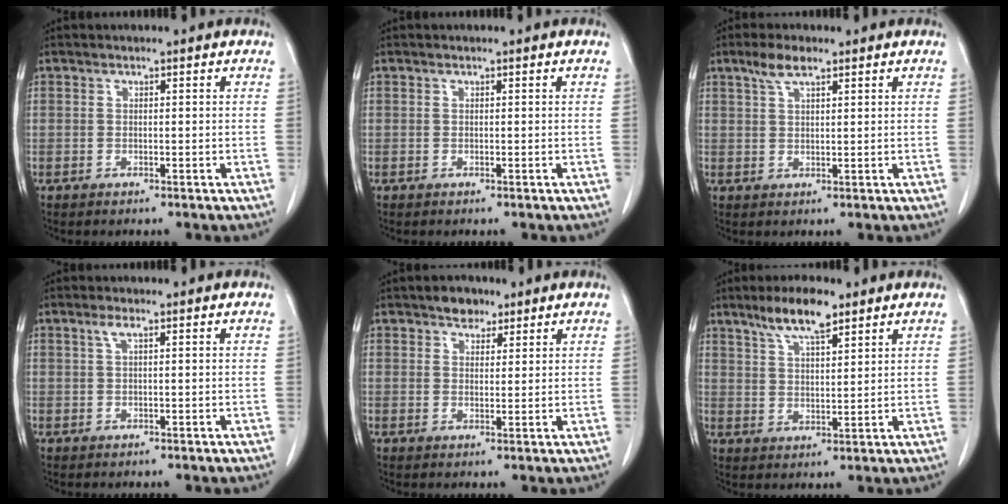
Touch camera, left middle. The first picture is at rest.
{"total": 0.0}
{"total": 3.6, "force": [2.5, 1.0, 2.5], "torque": [-0.055, 0.008, 0.051]}
{"total": 1.3, "force": [0.6, 0.1, 1.2], "torque": [-0.030, 0.007, 0.013]}
{"total": 3.2, "force": [2.3, 1.9, 1.1], "torque": [-0.019, 0.006, 0.036]}
{"total": 7.4, "force": [5.3, 1.6, 5.0], "torque": [-0.098, 0.006, 0.098]}